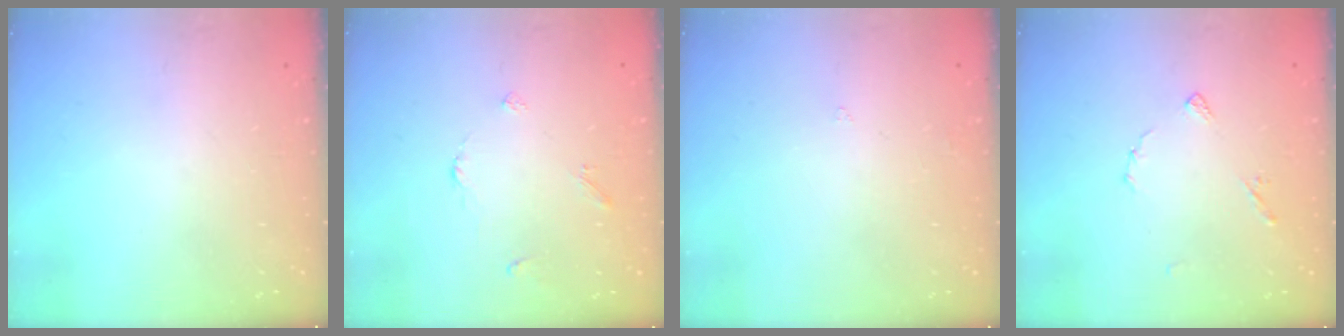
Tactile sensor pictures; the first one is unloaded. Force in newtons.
{"total": 2.9, "press": 2.9, "slide": 0.5}
{"total": 2.3, "press": 2.3, "slide": 0.5}
{"total": 5.1, "press": 5.1, "slide": 0.4}